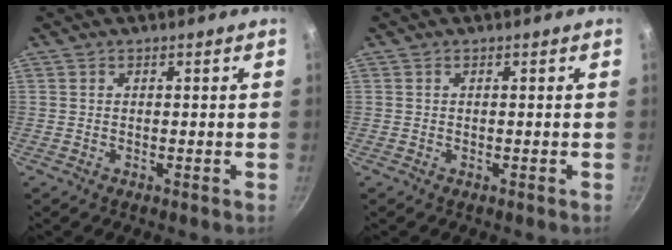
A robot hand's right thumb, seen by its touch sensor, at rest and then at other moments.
{"total": 0.0}